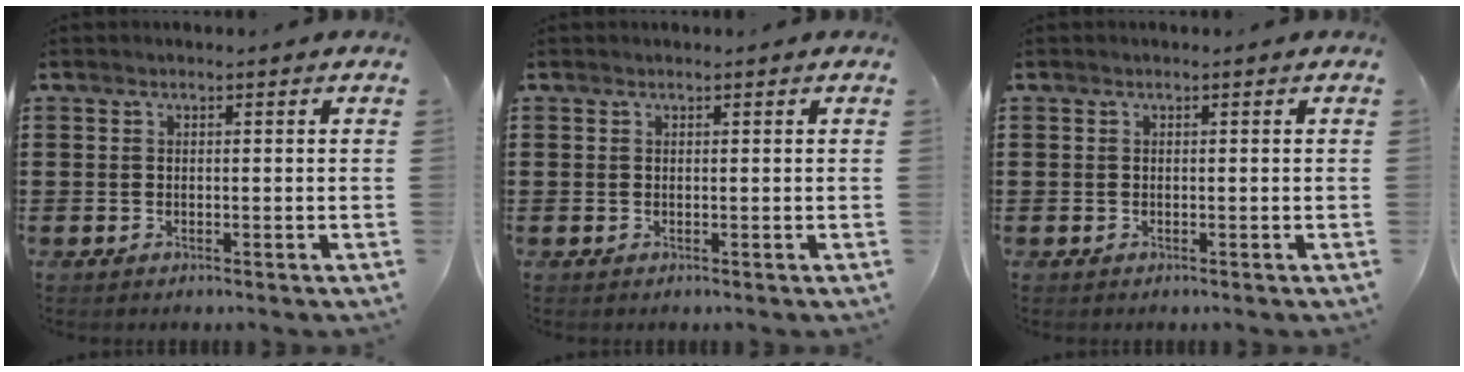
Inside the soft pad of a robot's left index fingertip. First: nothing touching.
{"total": 0.0}
{"total": 0.0}